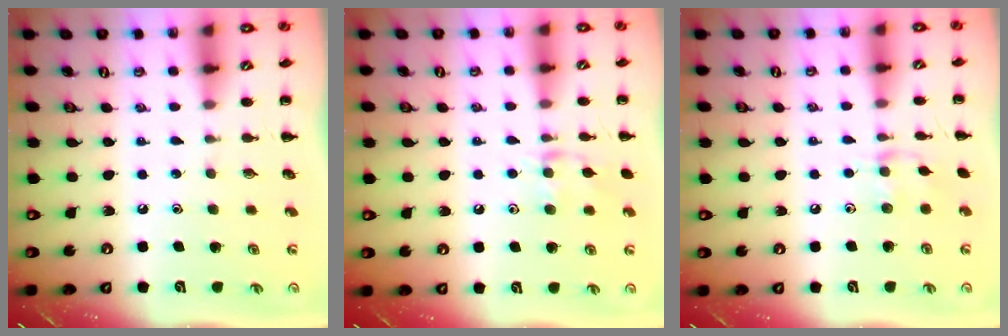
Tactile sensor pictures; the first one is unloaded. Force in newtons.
{"total": 8.5, "press": 8.4, "slide": 1.0}
{"total": 6.7, "press": 6.6, "slide": 1.5}